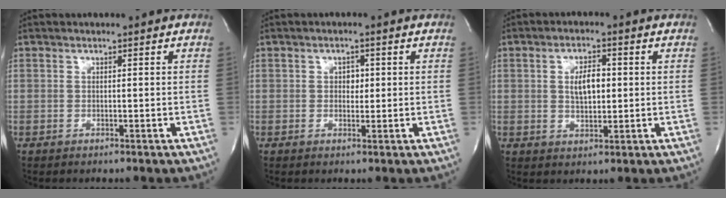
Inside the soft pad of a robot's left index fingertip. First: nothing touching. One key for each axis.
{"total": 1.9, "fx": 0.3, "fy": 1.3, "fz": 1.3, "tx": -0.017, "ty": 0.000, "tz": 0.004}
{"total": 4.8, "fx": 0.6, "fy": 2.3, "fz": 4.2, "tx": -0.076, "ty": 0.003, "tz": 0.014}